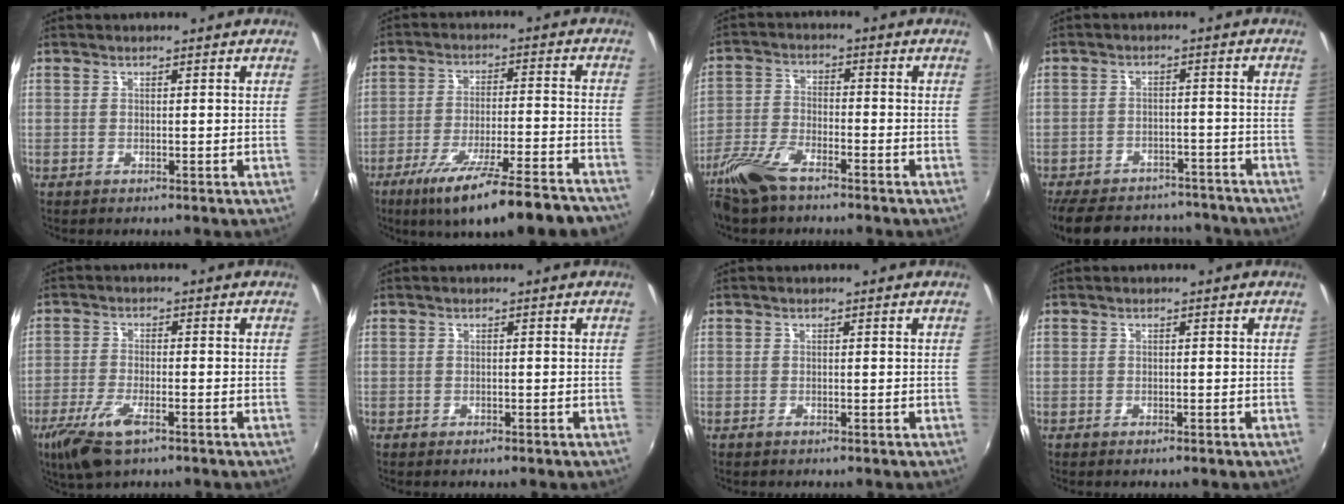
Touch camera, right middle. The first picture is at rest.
{"total": 19.3, "force": [-15.2, 2.3, 11.6], "torque": [-0.201, -0.045, -0.221]}
{"total": 9.0, "force": [-6.6, 3.0, 5.3], "torque": [-0.125, -0.008, -0.136]}
{"total": 20.7, "force": [-17.3, 8.4, 7.5], "torque": [-0.173, 0.019, -0.226]}
{"total": 8.6, "force": [-5.2, 2.8, 6.3], "torque": [-0.148, -0.025, -0.100]}
{"total": 0.8, "force": [-0.7, 0.3, 0.3], "torque": [-0.008, -0.004, -0.013]}
{"total": 0.6, "force": [-0.5, 0.1, 0.3], "torque": [-0.006, -0.003, -0.011]}
{"total": 0.6, "force": [-0.5, 0.2, 0.2], "torque": [-0.004, -0.003, -0.010]}